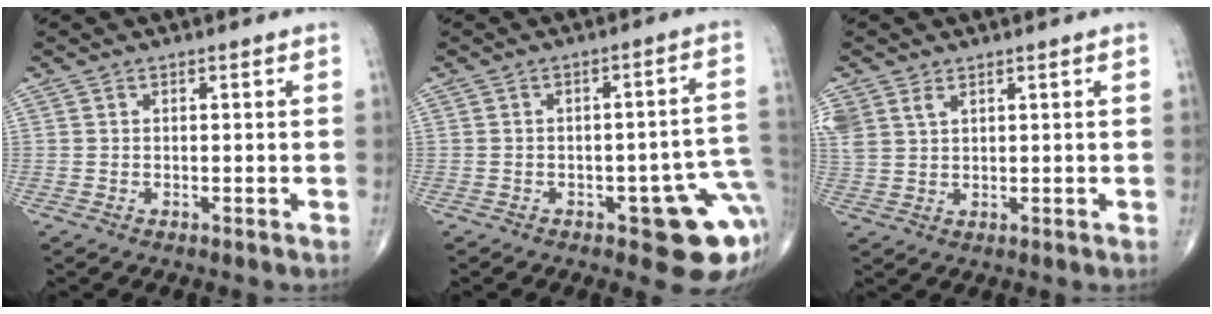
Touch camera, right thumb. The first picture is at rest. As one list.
[{"total": 12.8, "force": [-4.4, 4.8, 11.1], "torque": [-0.088, 0.024, -0.044]}, {"total": 5.6, "force": [3.1, 3.5, 3.1], "torque": [-0.078, 0.003, 0.073]}]